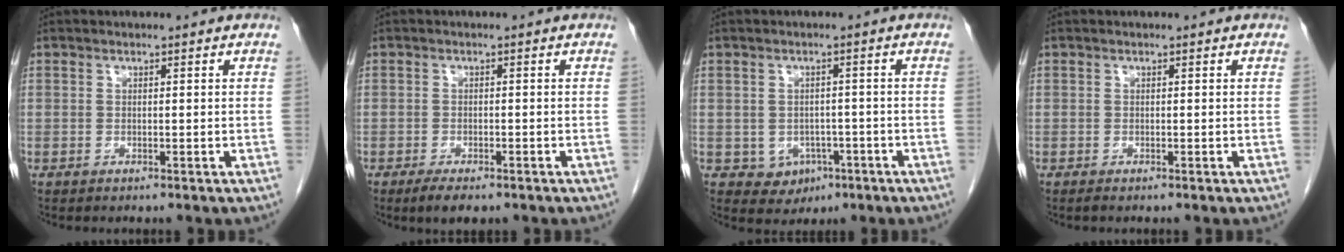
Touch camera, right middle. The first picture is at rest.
{"total": 3.5, "force": [-2.5, 1.2, 2.2], "torque": [-0.040, -0.006, -0.036]}
{"total": 4.4, "force": [-1.8, 3.7, 1.6], "torque": [-0.017, 0.005, -0.012]}
{"total": 0.0}